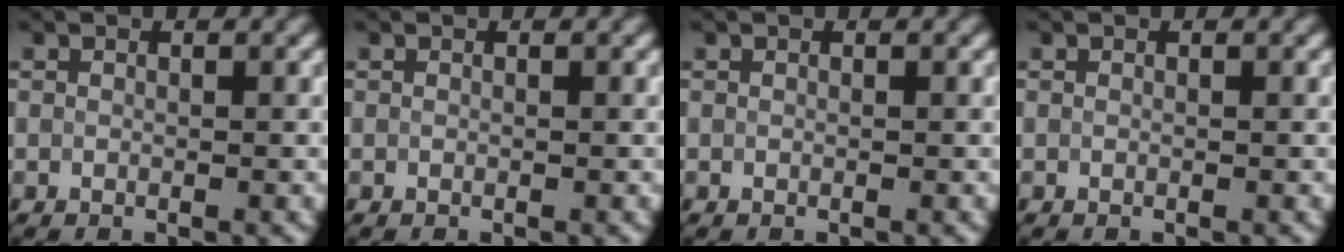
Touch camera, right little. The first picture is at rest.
{"total": 0.0}
{"total": 0.0}
{"total": 0.0}